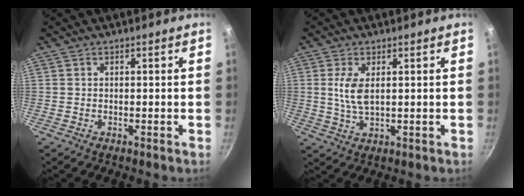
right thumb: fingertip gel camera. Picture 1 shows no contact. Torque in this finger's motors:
{"motor_torque": [1.20, 1.30, 0.66, -0.33, 0.27]}